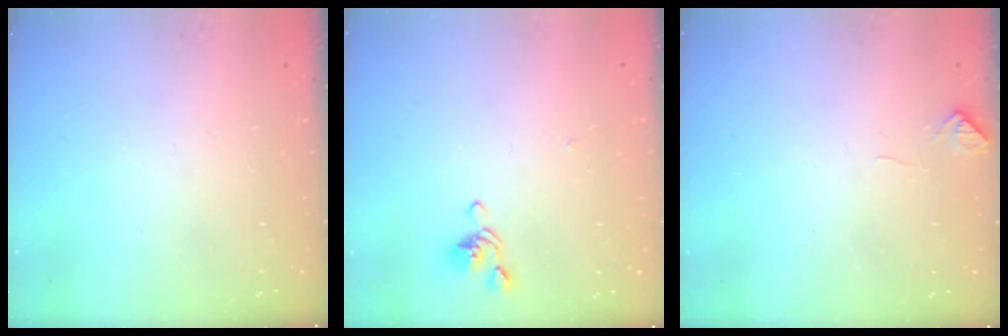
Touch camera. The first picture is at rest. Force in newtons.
{"total": 2.5, "press": 2.3, "slide": 0.9}
{"total": 2.7, "press": 2.7, "slide": 0.4}